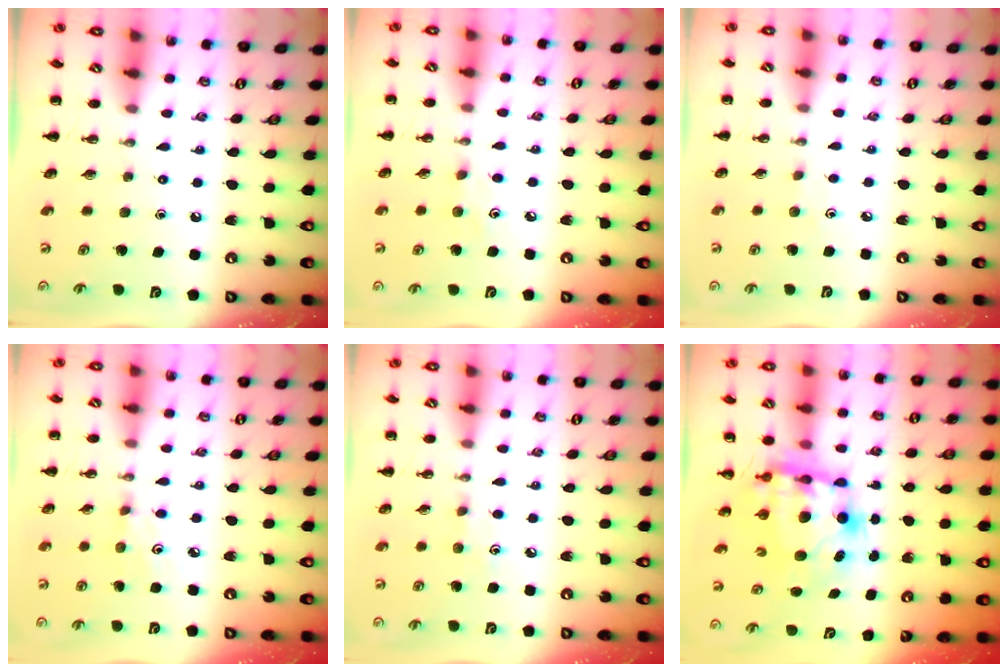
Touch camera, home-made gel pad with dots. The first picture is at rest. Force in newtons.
{"total": 3.3, "press": 3.2, "slide": 0.6}
{"total": 2.6, "press": 2.5, "slide": 0.8}
{"total": 3.8, "press": 3.7, "slide": 1.0}
{"total": 5.9, "press": 5.7, "slide": 1.4}
{"total": 10.0, "press": 9.8, "slide": 2.4}